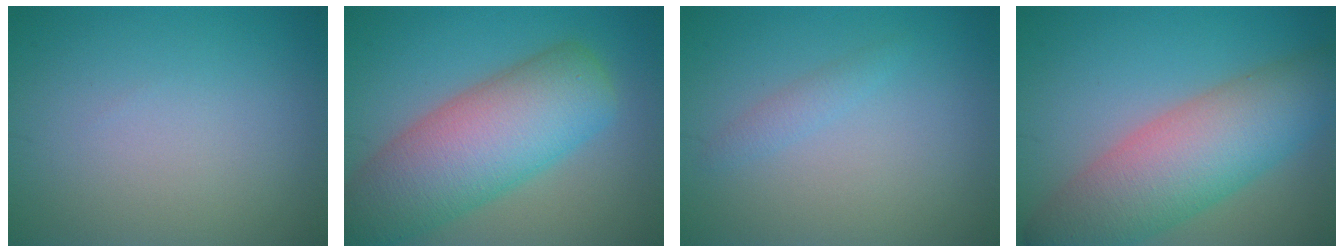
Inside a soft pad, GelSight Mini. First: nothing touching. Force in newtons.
{"total": 10.5, "press": 10.4, "slide": 0.6}
{"total": 1.1, "press": 1.1, "slide": 0.1}
{"total": 9.2, "press": 9.2, "slide": 0.3}